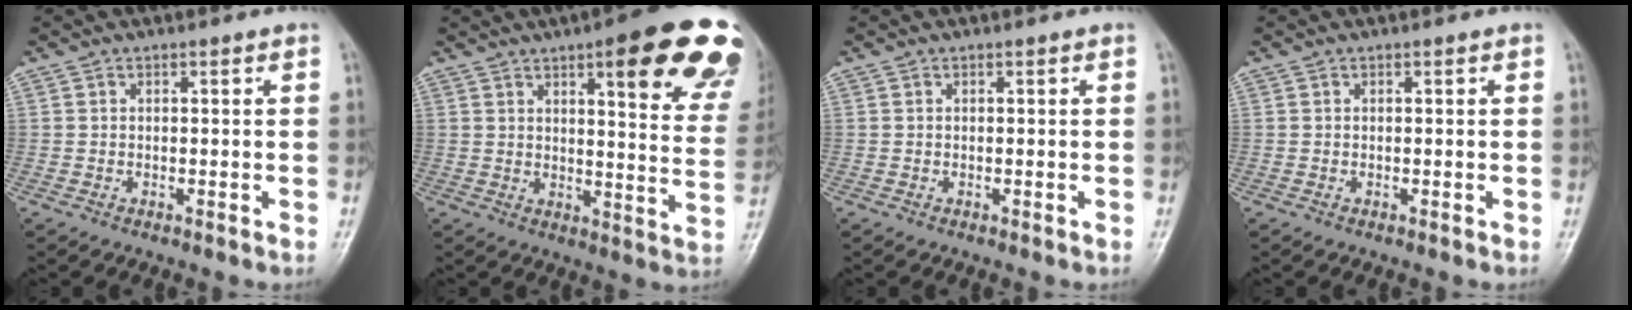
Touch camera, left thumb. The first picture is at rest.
{"total": 21.9, "force": [12.1, 5.6, 17.4], "torque": [-0.180, -0.041, 0.141]}
{"total": 0.0}
{"total": 0.0}